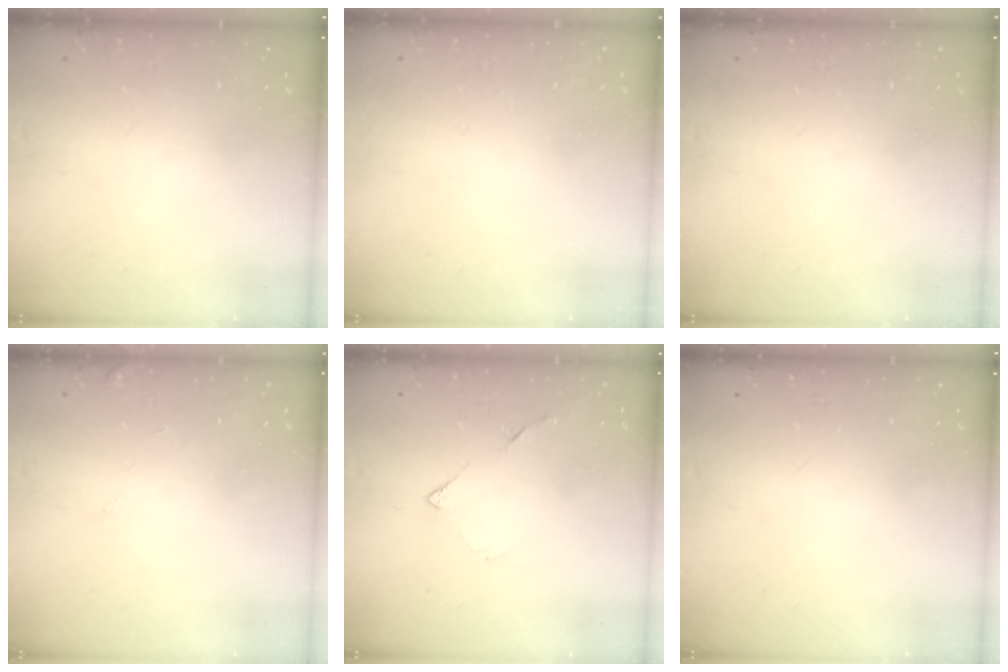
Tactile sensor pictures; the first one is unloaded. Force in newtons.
{"total": 1.8, "press": 1.8, "slide": 0.1}
{"total": 0.0}
{"total": 1.5, "press": 1.5, "slide": 0.1}
{"total": 5.0, "press": 5.0, "slide": 0.6}
{"total": 0.0}